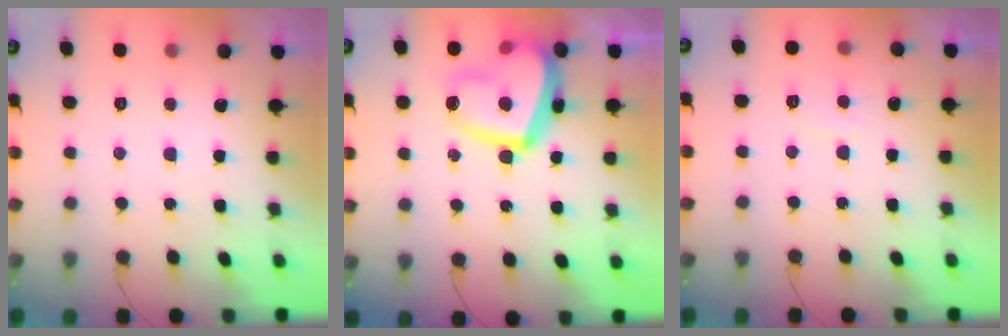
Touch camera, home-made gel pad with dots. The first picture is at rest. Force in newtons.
{"total": 17.9, "press": 17.8, "slide": 1.8}
{"total": 2.0, "press": 1.9, "slide": 0.6}